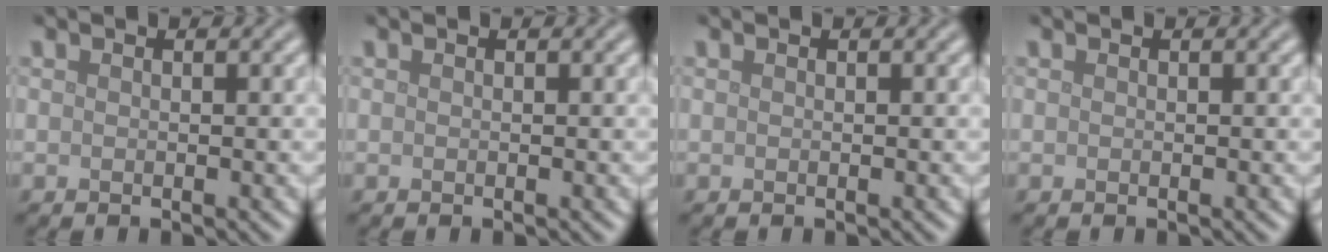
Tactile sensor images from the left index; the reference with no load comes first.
{"total": 0.0}
{"total": 0.0}
{"total": 0.0}